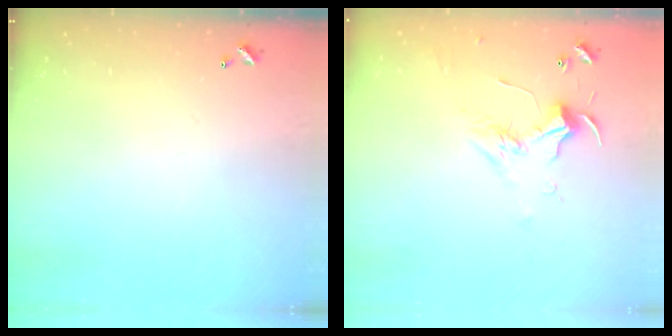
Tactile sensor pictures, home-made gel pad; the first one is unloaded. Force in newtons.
{"total": 1.3, "press": 1.2, "slide": 0.3}